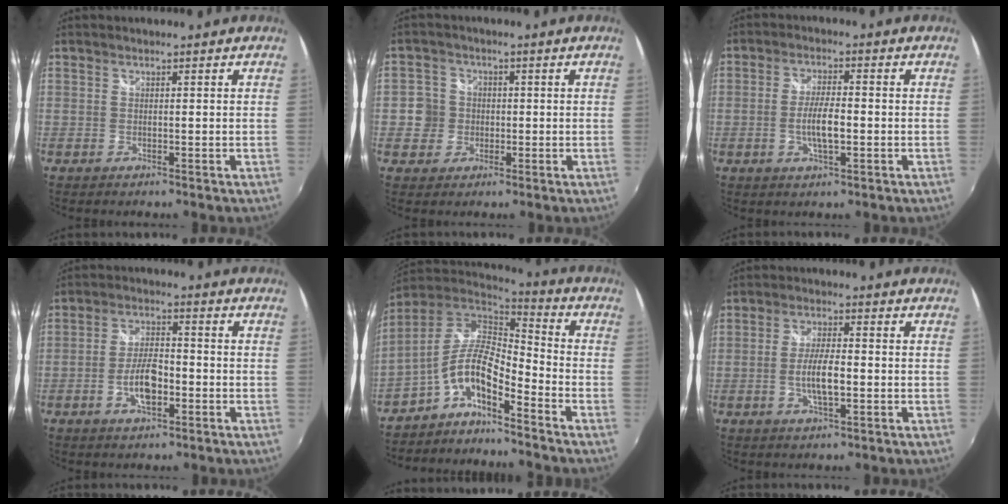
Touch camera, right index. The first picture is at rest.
{"total": 4.8, "force": [-0.9, 4.7, 0.8], "torque": [-0.006, 0.008, -0.018]}
{"total": 5.6, "force": [-1.3, 1.5, 5.2], "torque": [-0.103, -0.003, -0.022]}
{"total": 7.2, "force": [-2.6, 3.1, 6.0], "torque": [-0.119, 0.004, -0.044]}
{"total": 9.2, "force": [-5.2, 2.5, 7.2], "torque": [-0.146, 0.013, -0.107]}
{"total": 5.9, "force": [-1.4, 1.6, 5.6], "torque": [-0.109, -0.003, -0.024]}